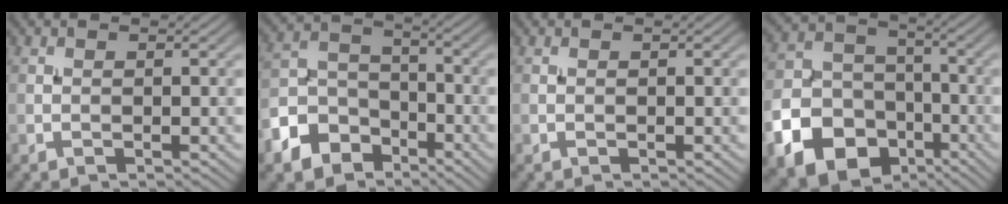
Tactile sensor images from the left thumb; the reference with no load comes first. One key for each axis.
{"total": 8.8, "fx": -5.5, "fy": 5.9, "fz": 3.6, "tx": -0.088, "ty": -0.012, "tz": -0.125}
{"total": 0.0}
{"total": 14.5, "fx": -7.2, "fy": 10.7, "fz": 6.6, "tx": -0.163, "ty": -0.043, "tz": -0.139}